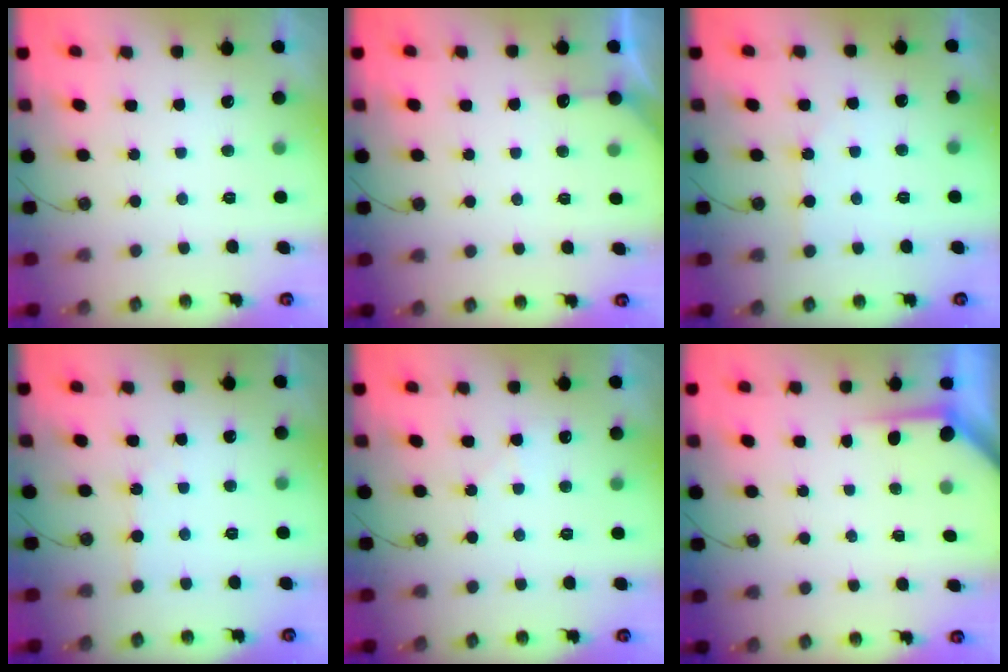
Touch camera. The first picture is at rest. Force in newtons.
{"total": 4.4, "press": 4.3, "slide": 0.6}
{"total": 2.9, "press": 2.8, "slide": 0.5}
{"total": 2.5, "press": 2.5, "slide": 0.4}
{"total": 5.7, "press": 5.7, "slide": 0.8}
{"total": 3.4, "press": 3.4, "slide": 0.3}